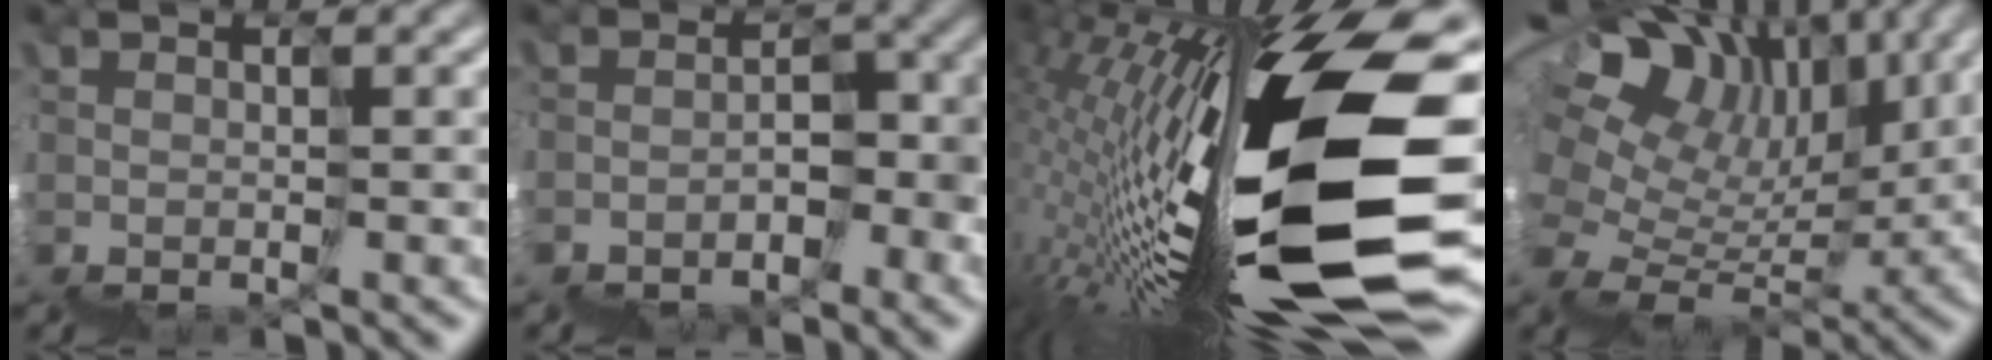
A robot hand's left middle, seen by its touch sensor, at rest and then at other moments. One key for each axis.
{"total": 3.6, "fx": -3.0, "fy": 1.9, "fz": 0.8, "tx": 0.009, "ty": 0.013, "tz": -0.051}
{"total": 13.1, "fx": -0.2, "fy": 1.5, "fz": 13.0, "tx": -0.222, "ty": 0.029, "tz": -0.018}
{"total": 10.3, "fx": 8.2, "fy": 5.0, "fz": 3.9, "tx": -0.073, "ty": 0.060, "tz": 0.133}